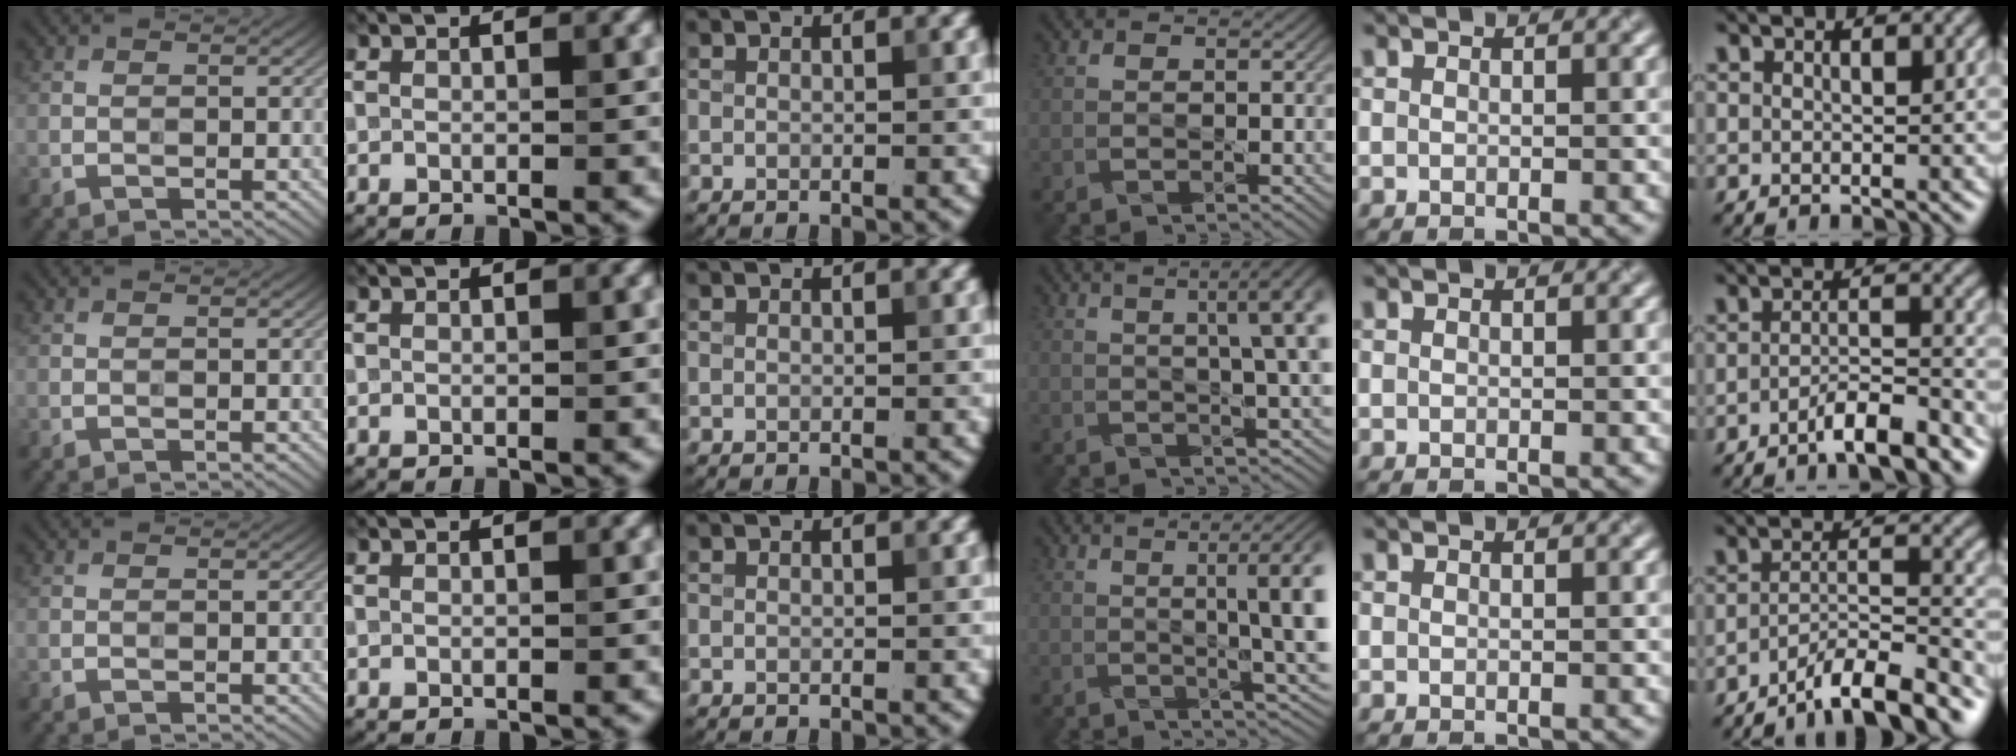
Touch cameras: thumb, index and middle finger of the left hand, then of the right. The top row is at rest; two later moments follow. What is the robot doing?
{"motion": "pour", "object": "measuring cup"}